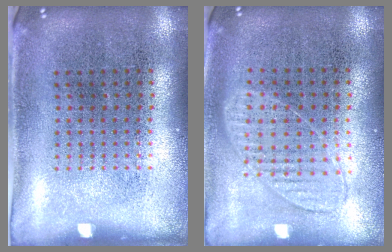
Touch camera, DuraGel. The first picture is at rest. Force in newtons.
{"total": 0.9, "press": 0.8, "slide": 0.3}